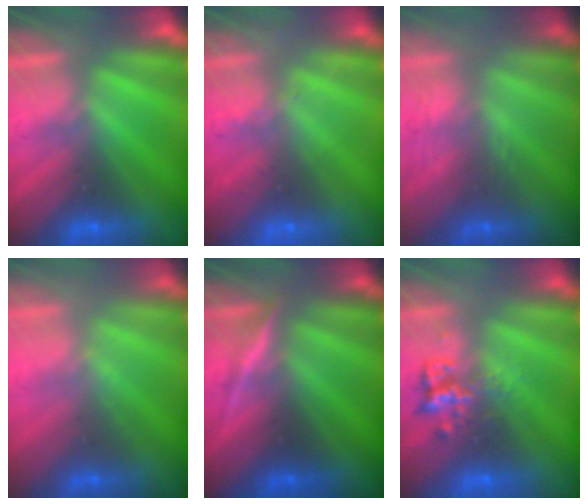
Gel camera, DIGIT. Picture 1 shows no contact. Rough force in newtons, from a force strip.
{"total": 2.0}
{"total": 3.0}
{"total": 1.8}
{"total": 3.3}
{"total": 2.3}